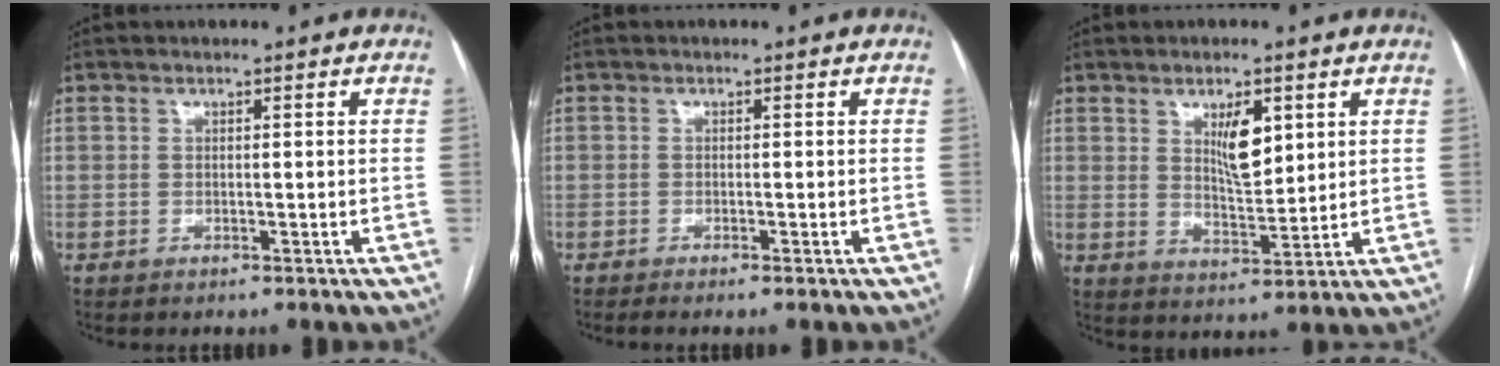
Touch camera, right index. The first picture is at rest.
{"total": 1.5, "force": [-1.1, -0.3, 0.9], "torque": [-0.014, -0.001, -0.018]}
{"total": 6.2, "force": [2.5, 2.1, 5.3], "torque": [-0.094, -0.006, 0.050]}